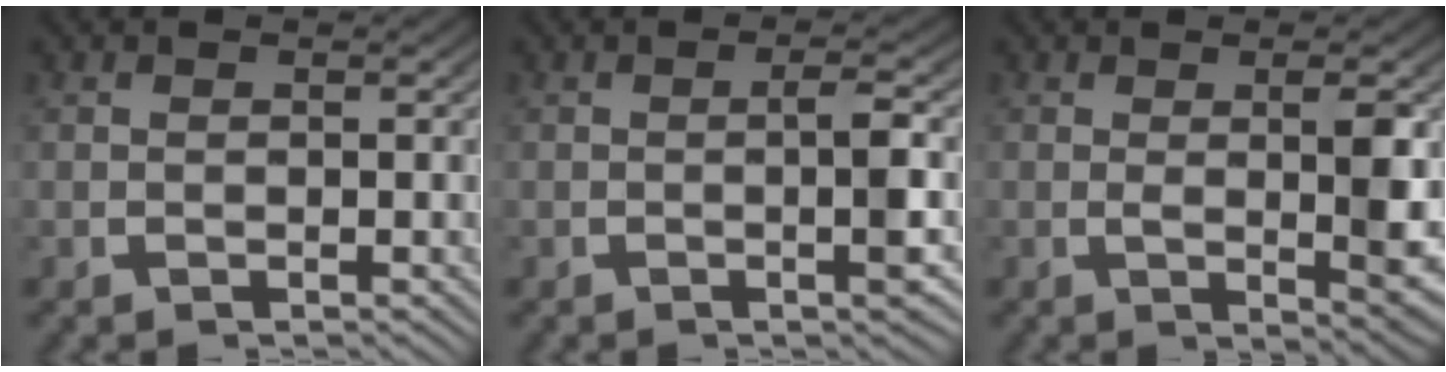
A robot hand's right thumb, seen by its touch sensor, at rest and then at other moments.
{"total": 3.3, "force": [-0.4, 0.5, 3.2], "torque": [-0.049, 0.004, -0.008]}
{"total": 5.3, "force": [-0.1, 1.4, 5.1], "torque": [-0.082, -0.018, 0.006]}